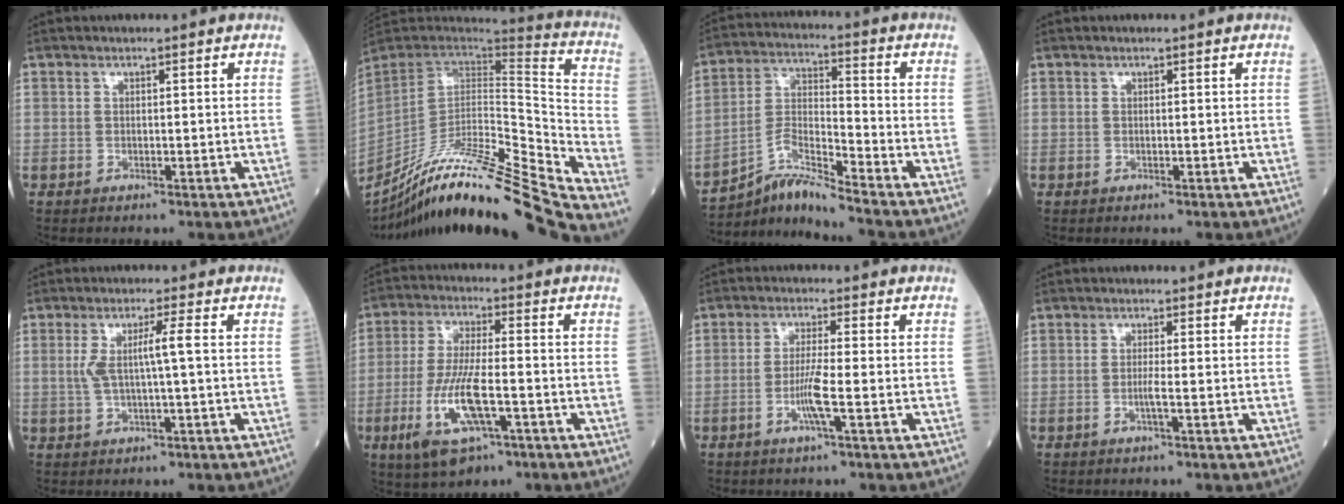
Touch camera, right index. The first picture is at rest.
{"total": 29.5, "force": [-25.5, -1.5, 14.7], "torque": [-0.200, -0.046, -0.405]}
{"total": 7.9, "force": [-7.2, -1.3, 3.0], "torque": [-0.074, 0.001, -0.135]}
{"total": 0.0}
{"total": 4.5, "force": [0.3, -0.3, 4.5], "torque": [-0.090, 0.008, 0.010]}
{"total": 11.1, "force": [-4.5, 3.1, 9.7], "torque": [-0.206, -0.013, -0.077]}
{"total": 4.5, "force": [-1.6, -0.5, 4.2], "torque": [-0.083, -0.007, -0.034]}
{"total": 1.5, "force": [-0.6, -0.4, 1.3], "torque": [-0.026, -0.001, -0.015]}